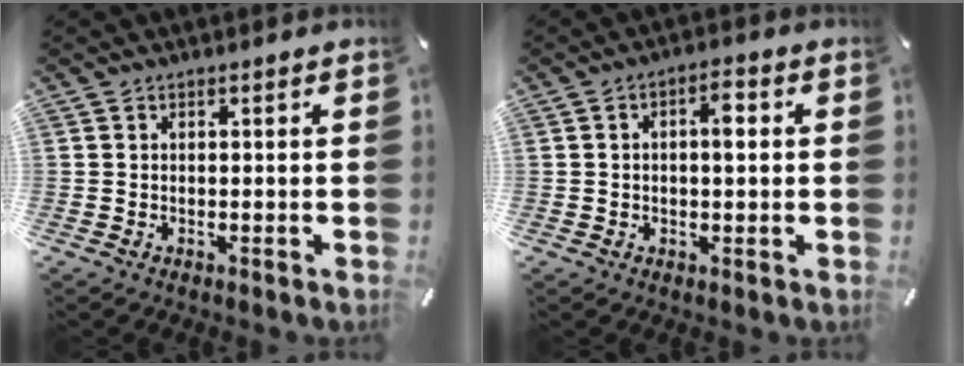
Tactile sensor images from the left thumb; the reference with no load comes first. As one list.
[{"total": 4.6, "force": [0.6, 2.4, 3.9], "torque": [-0.056, 0.001, 0.003]}]